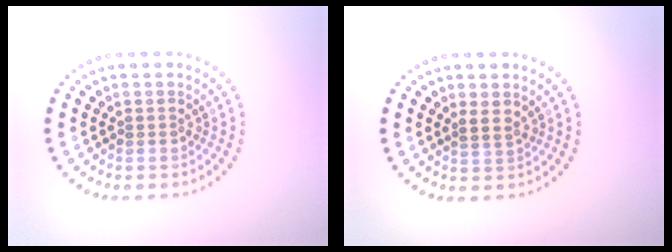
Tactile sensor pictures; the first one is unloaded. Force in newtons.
{"total": 1.2, "press": 0.8, "slide": 0.8}